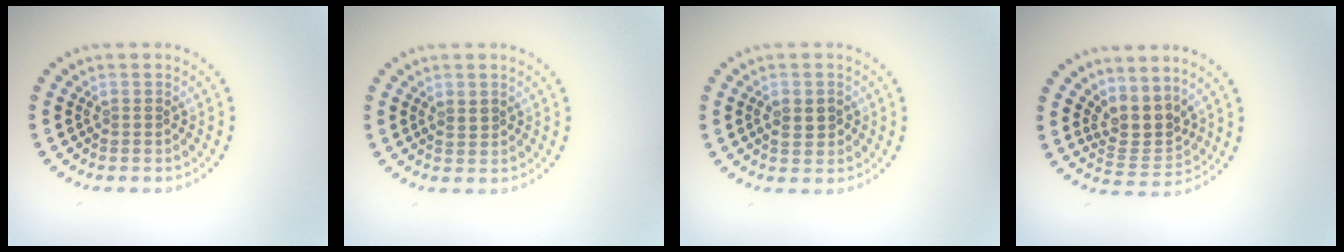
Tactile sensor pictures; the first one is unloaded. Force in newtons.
{"total": 0.6, "press": 0.5, "slide": 0.3}
{"total": 2.2, "press": 2.2, "slide": 0.1}
{"total": 3.2, "press": 2.5, "slide": 2.1}